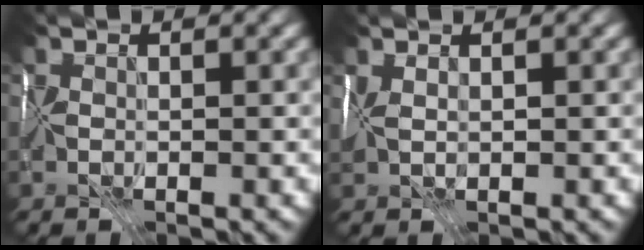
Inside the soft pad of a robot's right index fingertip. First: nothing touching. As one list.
[{"total": 1.6, "force": [0.9, 0.7, 1.2], "torque": [-0.022, 0.008, 0.019]}]